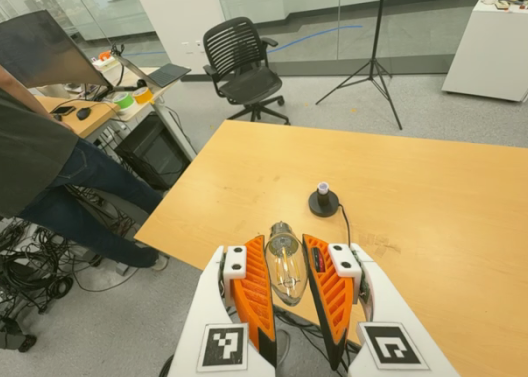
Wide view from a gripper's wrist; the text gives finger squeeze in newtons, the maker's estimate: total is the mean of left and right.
{"total": 11.2, "left": 10.7, "right": 11.7}